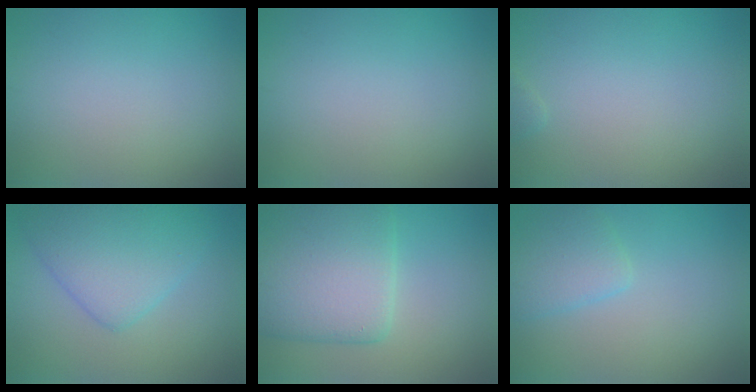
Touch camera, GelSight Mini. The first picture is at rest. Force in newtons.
{"total": 0.0}
{"total": 0.6, "press": 0.6, "slide": 0.1}
{"total": 5.3, "press": 5.3, "slide": 0.2}
{"total": 8.1, "press": 8.1, "slide": 0.4}
{"total": 2.6, "press": 2.6, "slide": 0.2}